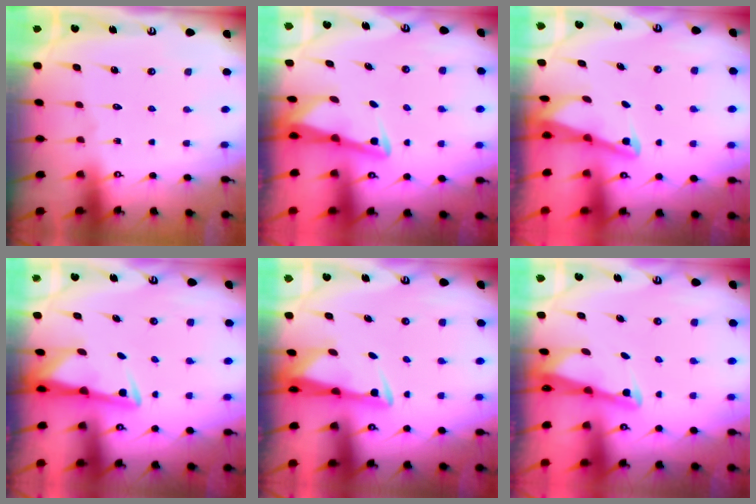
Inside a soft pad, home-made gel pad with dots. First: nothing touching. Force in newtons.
{"total": 2.9, "press": 2.8, "slide": 0.4}
{"total": 2.2, "press": 2.2, "slide": 0.3}
{"total": 2.8, "press": 2.7, "slide": 0.6}
{"total": 3.1, "press": 2.9, "slide": 0.9}
{"total": 2.5, "press": 2.5, "slide": 0.2}